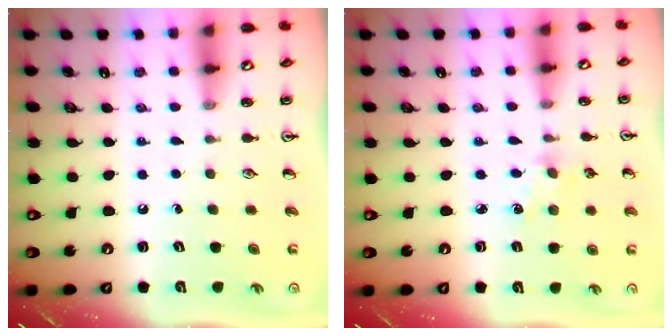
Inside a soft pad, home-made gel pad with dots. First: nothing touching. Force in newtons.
{"total": 3.3, "press": 3.3, "slide": 0.4}